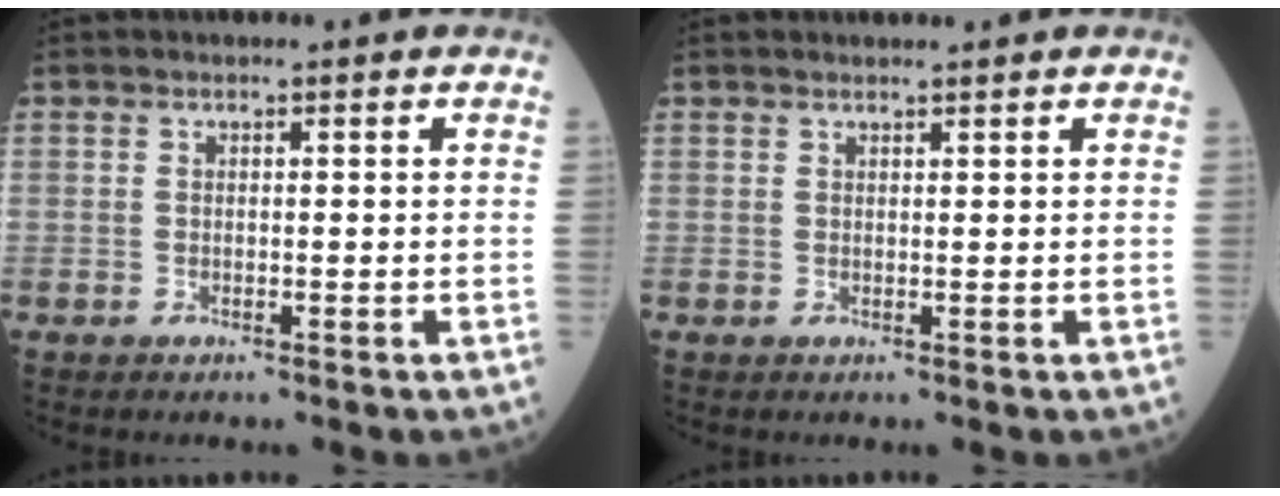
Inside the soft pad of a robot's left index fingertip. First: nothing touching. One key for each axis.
{"total": 1.3, "fx": 1.3, "fy": 0.1, "fz": 0.3, "tx": -0.007, "ty": 0.008, "tz": 0.025}